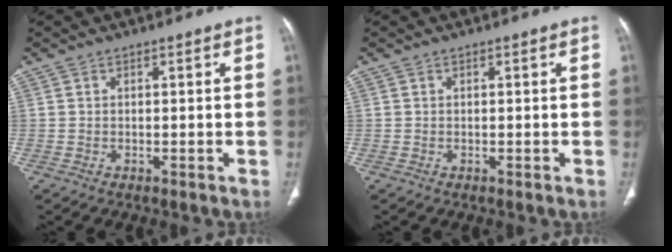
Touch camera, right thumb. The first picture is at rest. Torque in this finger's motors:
{"motor_torque": [-0.01, -0.17, -0.17, -0.12, 0.02]}